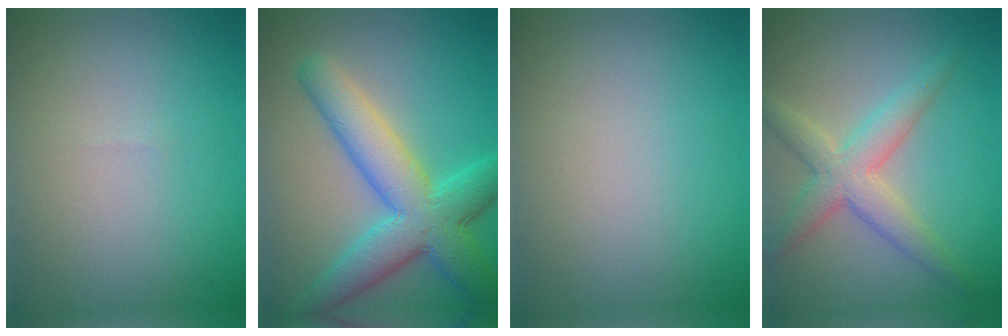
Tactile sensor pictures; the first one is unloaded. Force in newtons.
{"total": 7.9, "press": 7.9, "slide": 0.1}
{"total": 0.0}
{"total": 4.3, "press": 4.3, "slide": 0.1}